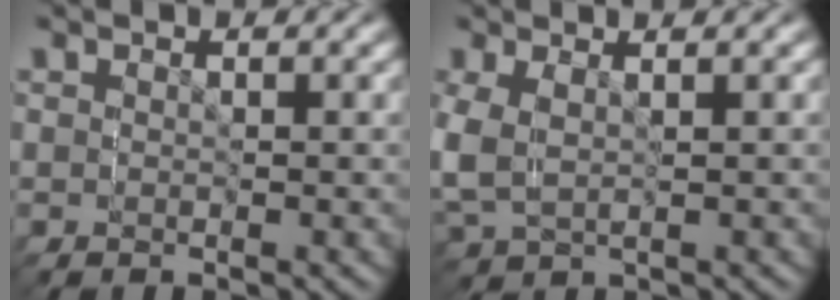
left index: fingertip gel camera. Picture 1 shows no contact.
{"total": 3.6, "force": [-0.4, 3.2, 1.5], "torque": [-0.055, -0.008, 0.001]}